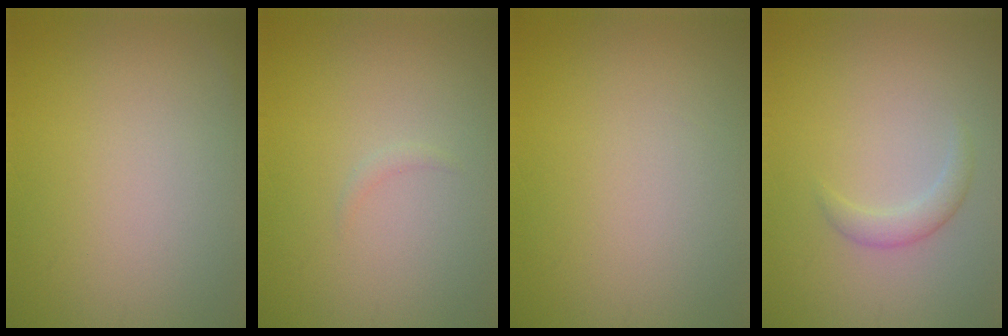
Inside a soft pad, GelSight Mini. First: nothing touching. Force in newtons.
{"total": 0.5, "press": 0.5, "slide": 0.1}
{"total": 0.0}
{"total": 1.6, "press": 1.6, "slide": 0.2}